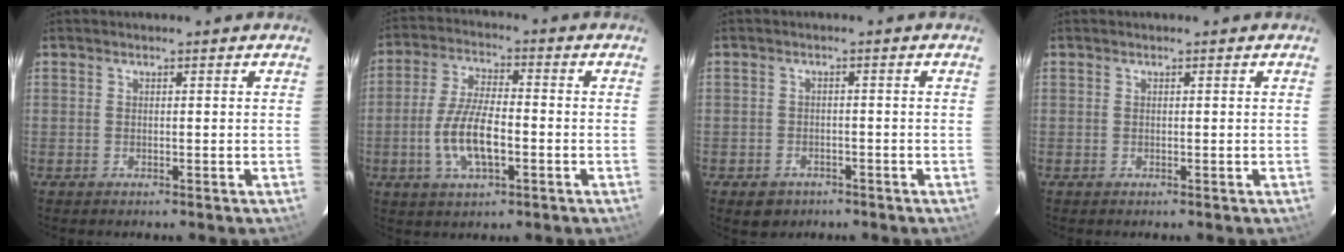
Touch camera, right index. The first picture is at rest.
{"total": 10.2, "force": [-2.9, 3.6, 9.0], "torque": [-0.183, 0.000, -0.054]}
{"total": 4.3, "force": [-2.6, 3.2, 1.0], "torque": [-0.031, 0.005, -0.034]}
{"total": 0.0}